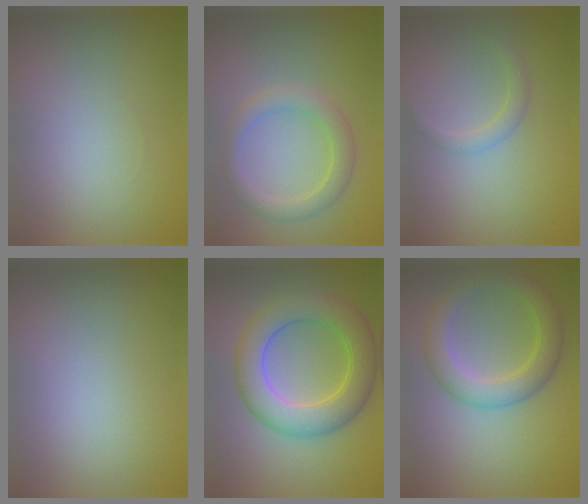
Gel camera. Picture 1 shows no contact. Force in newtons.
{"total": 3.0, "press": 3.0, "slide": 0.1}
{"total": 1.4, "press": 1.4, "slide": 0.1}
{"total": 0.0}
{"total": 7.2, "press": 7.2, "slide": 0.1}
{"total": 4.5, "press": 4.5, "slide": 0.1}